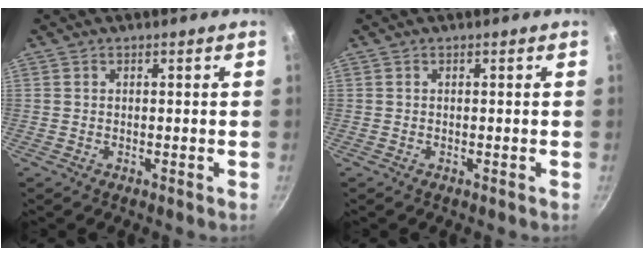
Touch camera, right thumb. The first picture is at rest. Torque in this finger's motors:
{"motor_torque": [0.16, 0.10, 0.12, 0.36, 0.01]}